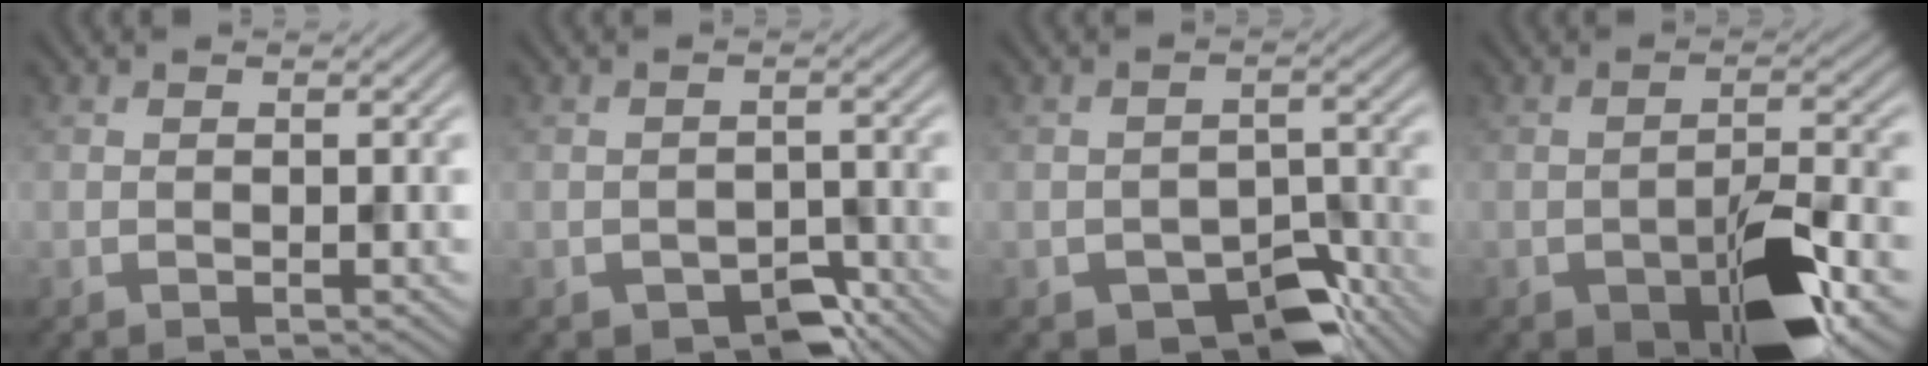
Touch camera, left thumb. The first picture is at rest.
{"total": 4.0, "force": [-2.6, 2.3, 2.1], "torque": [-0.031, -0.007, -0.040]}
{"total": 7.1, "force": [-4.6, 3.8, 3.9], "torque": [-0.050, -0.013, -0.073]}
{"total": 9.8, "force": [-4.5, 4.1, 7.7], "torque": [-0.131, -0.012, -0.063]}